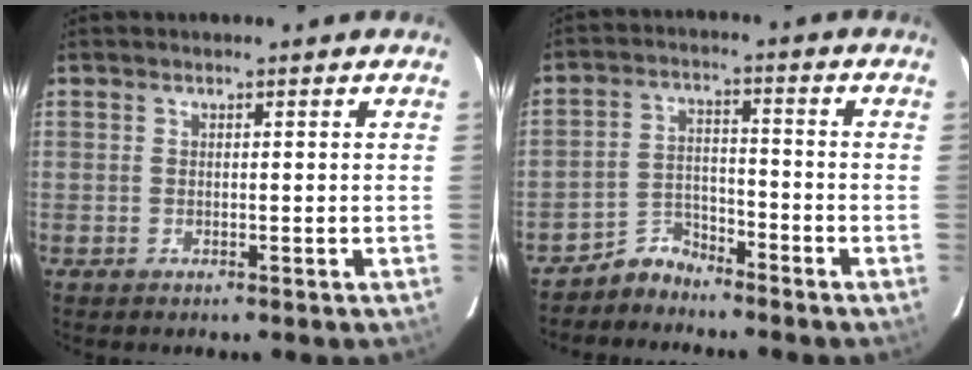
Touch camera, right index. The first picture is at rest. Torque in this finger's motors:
{"motor_torque": [-0.01, -0.06, -0.17, -0.11]}